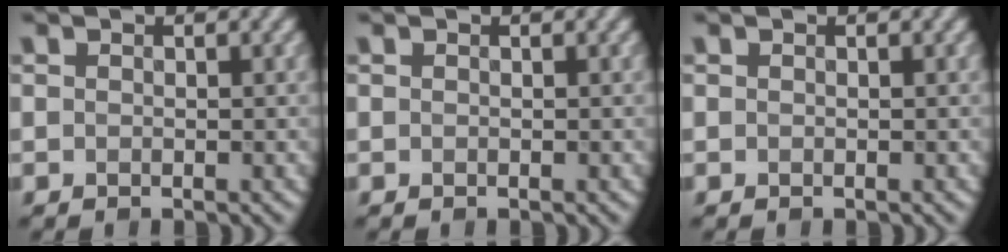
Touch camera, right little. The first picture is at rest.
{"total": 0.0}
{"total": 0.0}